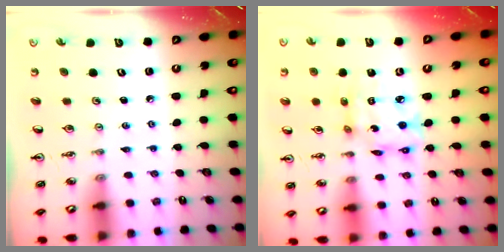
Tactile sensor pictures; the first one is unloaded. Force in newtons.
{"total": 12.4, "press": 12.3, "slide": 1.1}